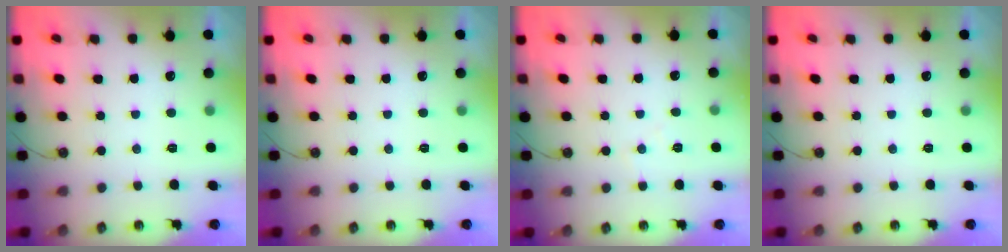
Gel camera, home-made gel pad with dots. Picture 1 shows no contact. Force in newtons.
{"total": 0.0}
{"total": 3.7, "press": 3.6, "slide": 0.6}
{"total": 0.0}